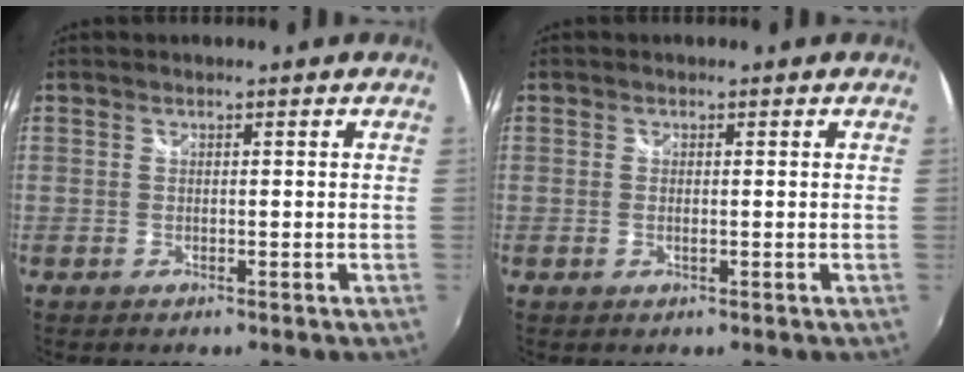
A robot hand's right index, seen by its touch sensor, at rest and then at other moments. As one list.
[{"total": 0.7, "force": [0.0, 0.3, 0.7], "torque": [-0.014, -0.002, -0.002]}]